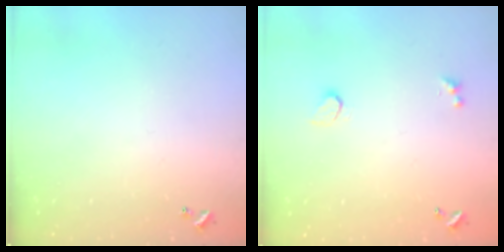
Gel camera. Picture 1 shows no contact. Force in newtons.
{"total": 0.9, "press": 0.8, "slide": 0.4}